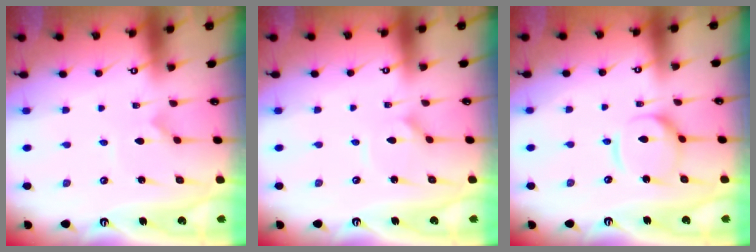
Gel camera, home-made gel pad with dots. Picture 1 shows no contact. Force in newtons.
{"total": 1.2, "press": 1.2, "slide": 0.2}
{"total": 9.0, "press": 9.0, "slide": 0.9}